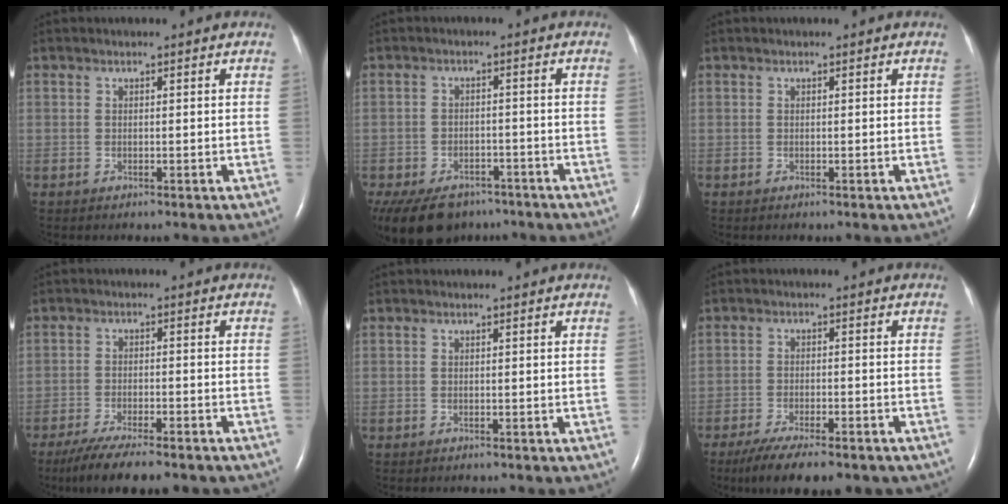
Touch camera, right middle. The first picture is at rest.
{"total": 13.3, "force": [-9.7, 7.6, 5.1], "torque": [-0.131, -0.010, -0.130]}
{"total": 0.0}
{"total": 11.4, "force": [-9.1, 1.8, 6.5], "torque": [-0.102, -0.021, -0.138]}
{"total": 0.0}
{"total": 12.5, "force": [-9.6, 3.1, 7.3], "torque": [-0.116, -0.015, -0.140]}